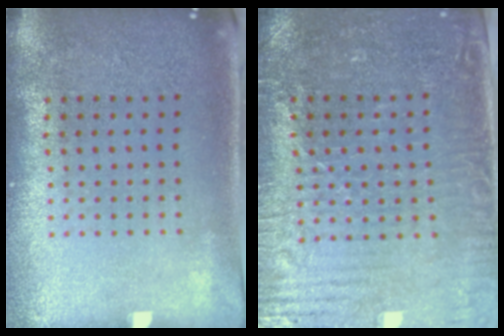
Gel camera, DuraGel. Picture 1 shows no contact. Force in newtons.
{"total": 3.7, "press": 3.3, "slide": 1.7}